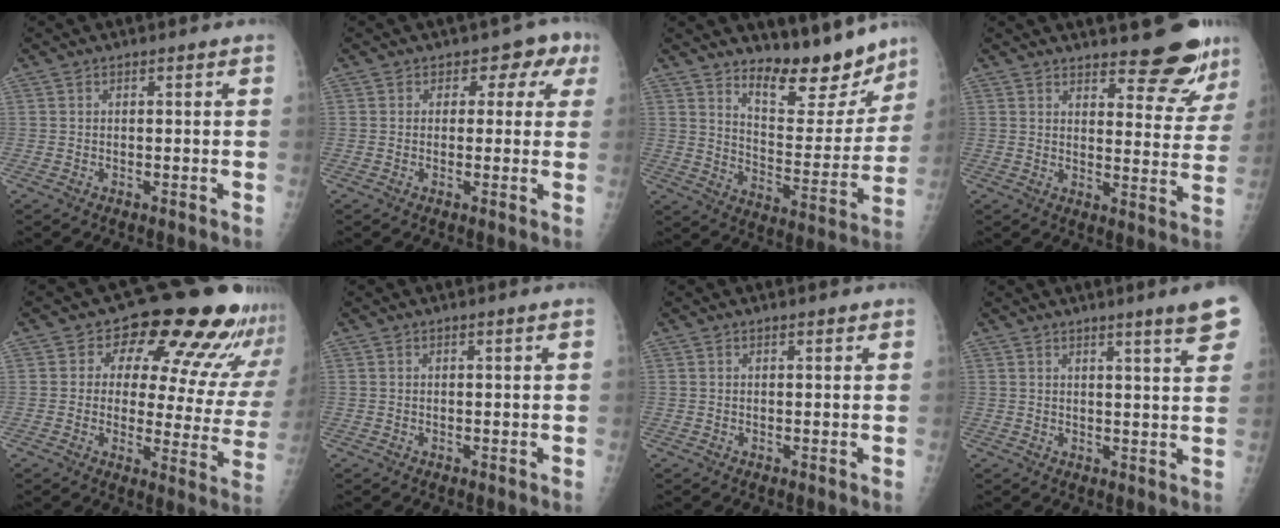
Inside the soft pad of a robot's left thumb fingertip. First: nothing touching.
{"total": 4.8, "force": [1.8, 3.7, 2.6], "torque": [0.014, 0.002, 0.010]}
{"total": 15.4, "force": [13.1, 4.9, 6.5], "torque": [-0.047, -0.110, 0.201]}
{"total": 11.6, "force": [9.7, 2.8, 5.7], "torque": [-0.041, -0.076, 0.120]}
{"total": 19.4, "force": [11.9, 9.0, 12.4], "torque": [-0.104, -0.051, 0.134]}
{"total": 0.9, "force": [0.6, -0.2, 0.7], "torque": [-0.013, -0.001, 0.012]}
{"total": 1.3, "force": [1.0, 0.3, 0.7], "torque": [-0.010, -0.005, 0.014]}
{"total": 7.3, "force": [4.8, 0.0, 5.6], "torque": [-0.064, -0.021, 0.058]}